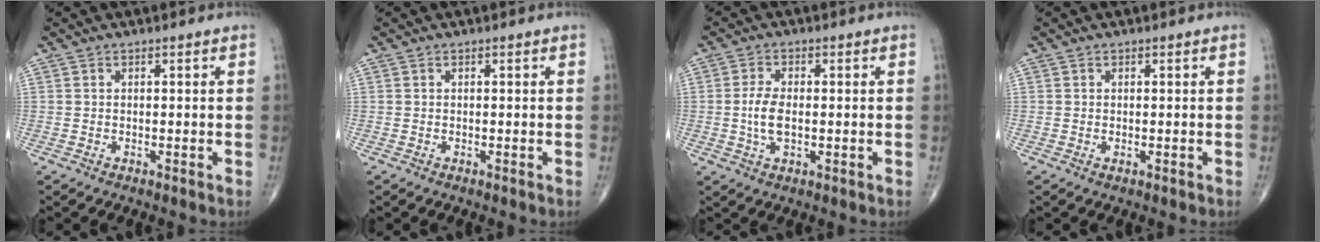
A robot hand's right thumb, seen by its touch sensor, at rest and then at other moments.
{"total": 0.0}
{"total": 5.0, "force": [-0.3, 2.4, 4.4], "torque": [-0.092, -0.003, -0.008]}
{"total": 0.0}